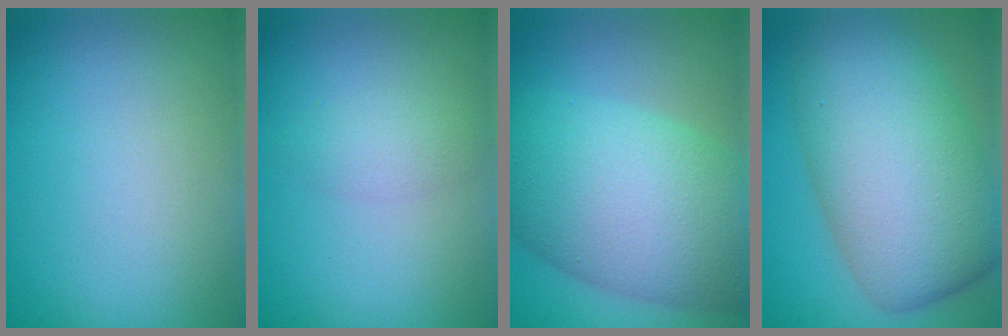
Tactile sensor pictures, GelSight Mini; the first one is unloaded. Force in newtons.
{"total": 1.8, "press": 1.8, "slide": 0.1}
{"total": 12.3, "press": 12.3, "slide": 0.2}
{"total": 11.7, "press": 11.7, "slide": 0.4}